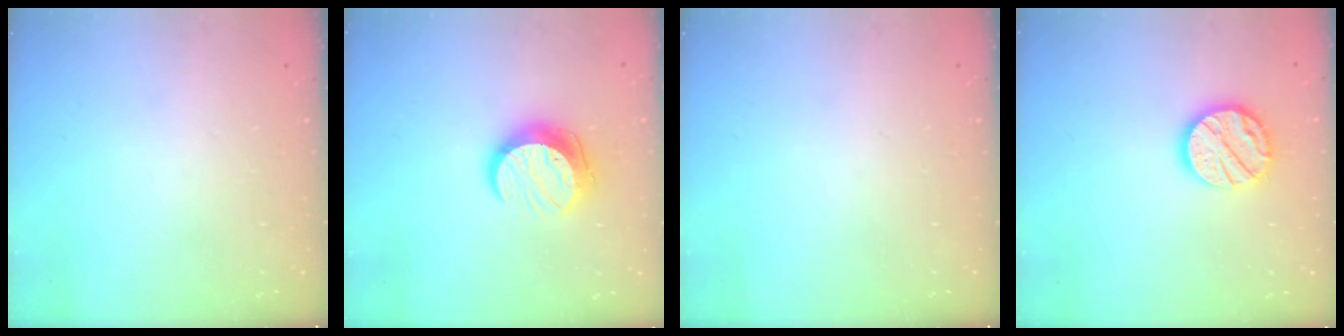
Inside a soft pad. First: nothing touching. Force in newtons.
{"total": 11.3, "press": 11.3, "slide": 0.3}
{"total": 0.0}
{"total": 13.5, "press": 13.5, "slide": 1.2}